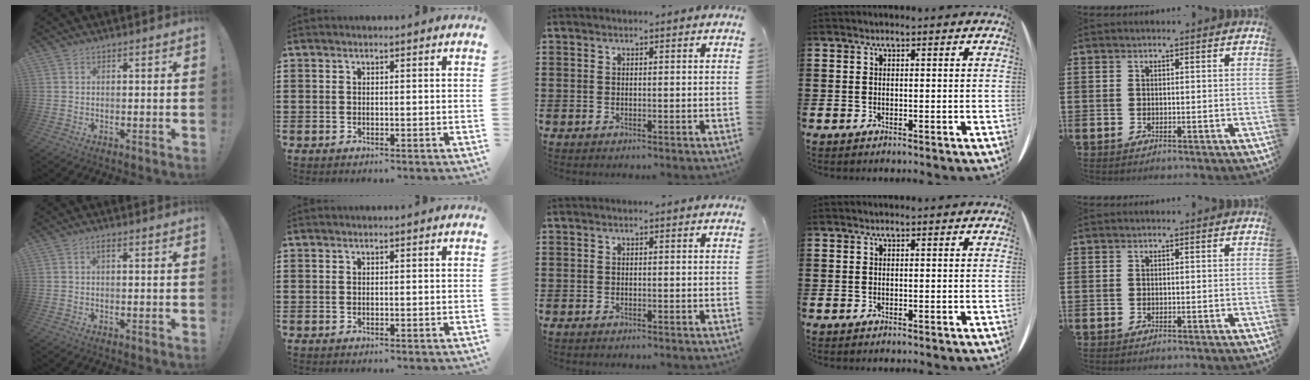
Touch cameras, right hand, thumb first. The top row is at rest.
{"thumb": {"total": 1.0, "force": [-0.1, 0.3, 1.0], "torque": [-0.027, 0.007, -0.002]}, "middle": {"total": 0.5, "force": [-0.4, 0.2, 0.2], "torque": [-0.005, -0.002, -0.008]}}